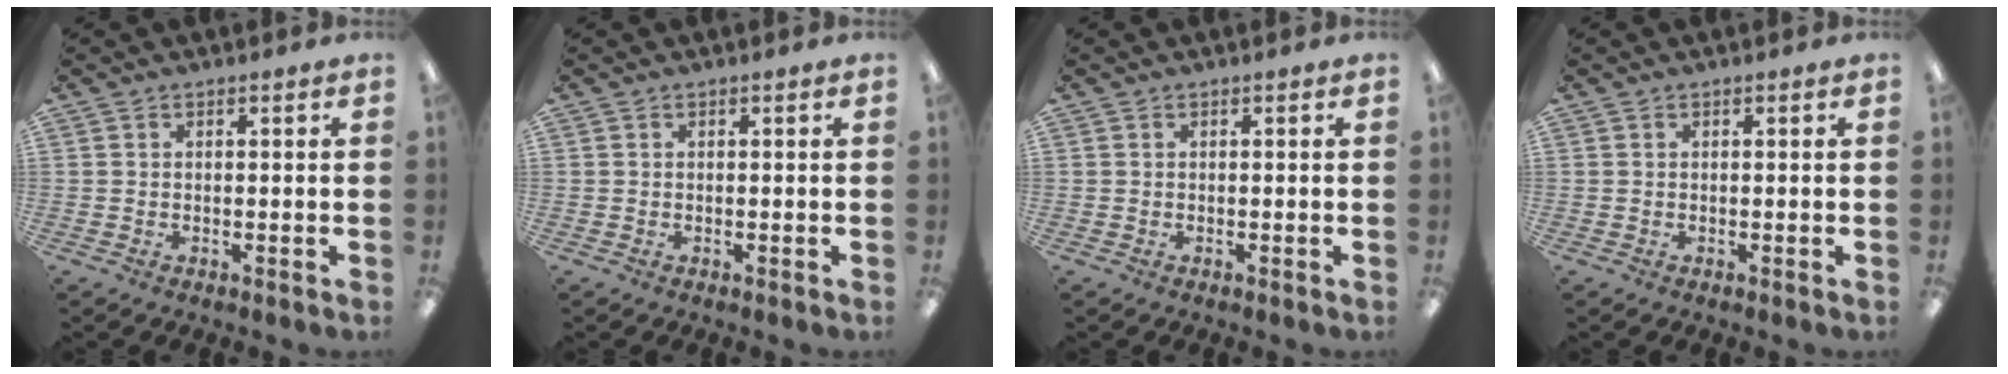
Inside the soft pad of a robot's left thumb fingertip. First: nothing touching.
{"total": 0.0}
{"total": 0.0}
{"total": 0.0}